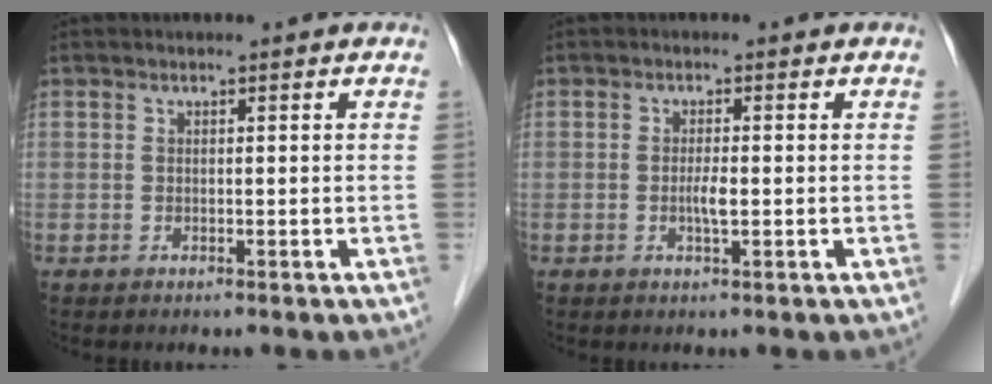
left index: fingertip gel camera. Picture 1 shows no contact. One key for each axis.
{"total": 2.0, "fx": -0.6, "fy": 0.3, "fz": 1.9, "tx": -0.039, "ty": -0.004, "tz": -0.011}